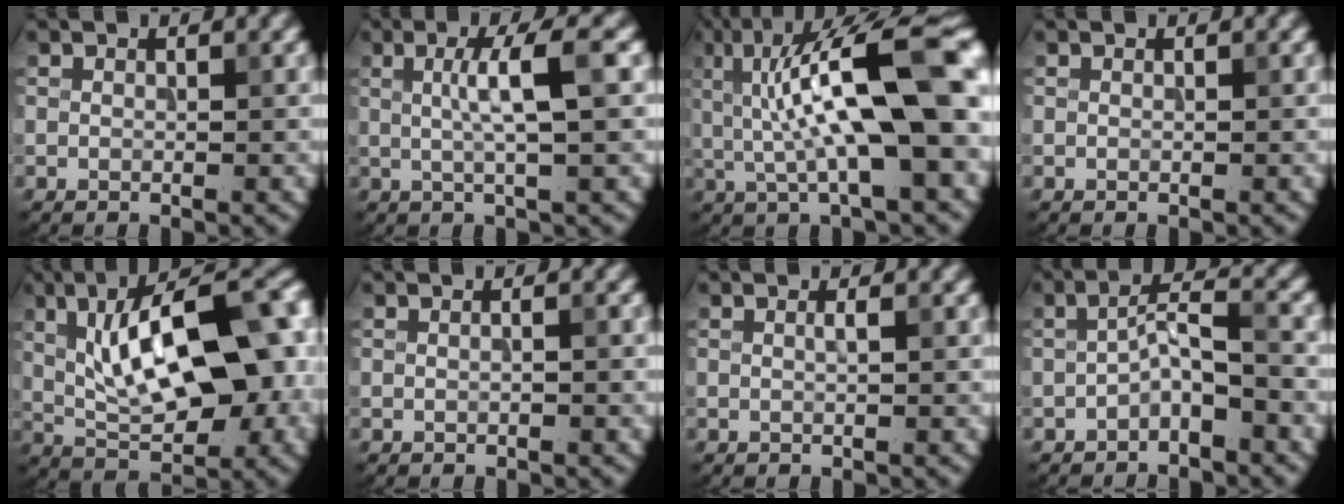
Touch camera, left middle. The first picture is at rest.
{"total": 4.5, "force": [0.7, 0.7, 4.4], "torque": [-0.073, 0.009, 0.009]}
{"total": 13.1, "force": [1.3, 3.9, 12.5], "torque": [-0.190, 0.024, 0.012]}
{"total": 0.0}
{"total": 15.5, "force": [1.9, 7.0, 13.7], "torque": [-0.172, 0.024, 0.018]}
{"total": 1.0, "force": [0.3, 0.4, 0.9], "torque": [-0.005, -0.007, -0.003]}
{"total": 0.6, "force": [0.1, 0.1, 0.6], "torque": [-0.011, 0.005, 0.001]}
{"total": 2.9, "force": [-1.4, 0.7, 2.5], "torque": [-0.047, 0.016, -0.029]}